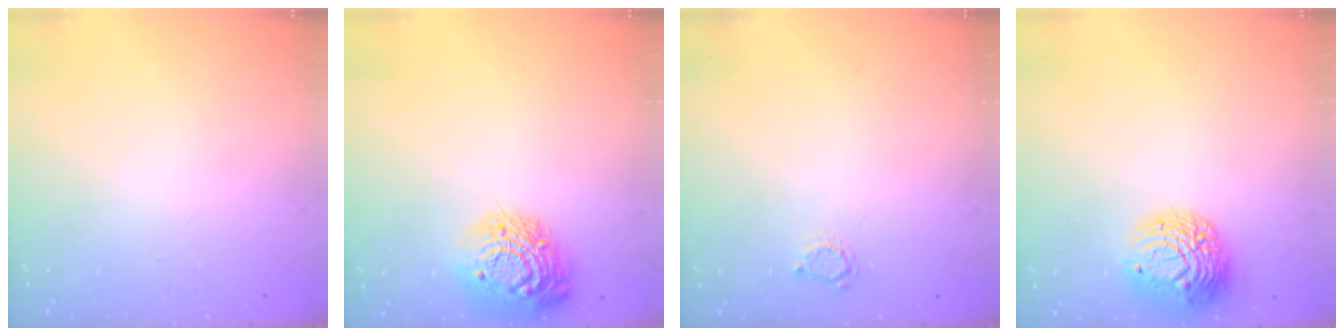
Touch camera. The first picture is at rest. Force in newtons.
{"total": 15.1, "press": 15.1, "slide": 0.7}
{"total": 2.6, "press": 2.6, "slide": 0.4}
{"total": 11.0, "press": 10.9, "slide": 1.0}